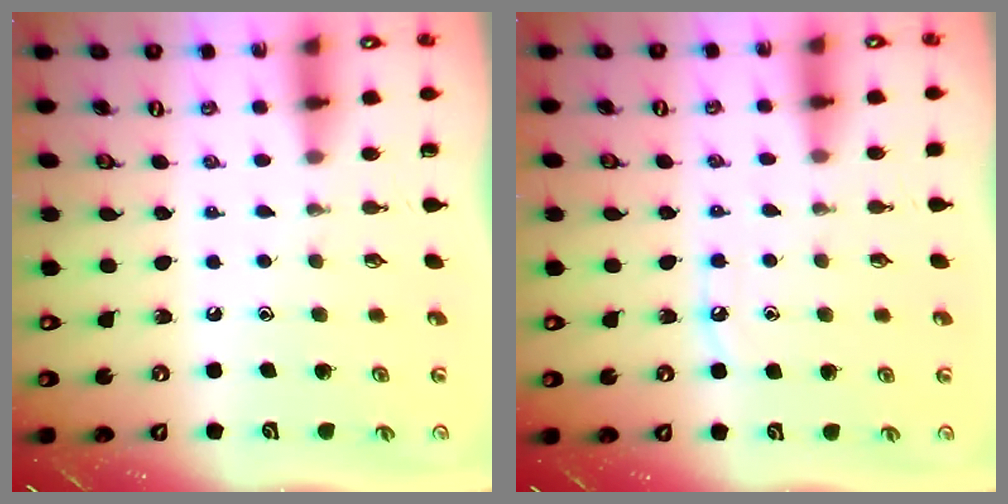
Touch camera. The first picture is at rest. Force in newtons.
{"total": 4.3, "press": 4.2, "slide": 0.5}